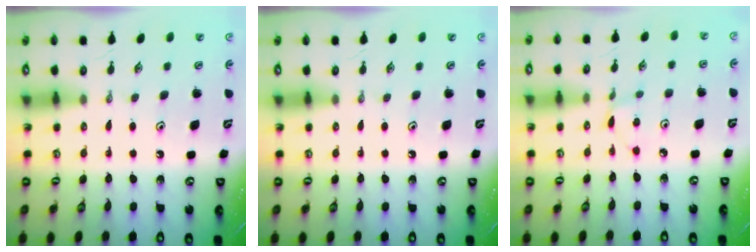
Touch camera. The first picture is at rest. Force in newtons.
{"total": 0.0}
{"total": 2.9, "press": 2.9, "slide": 0.4}